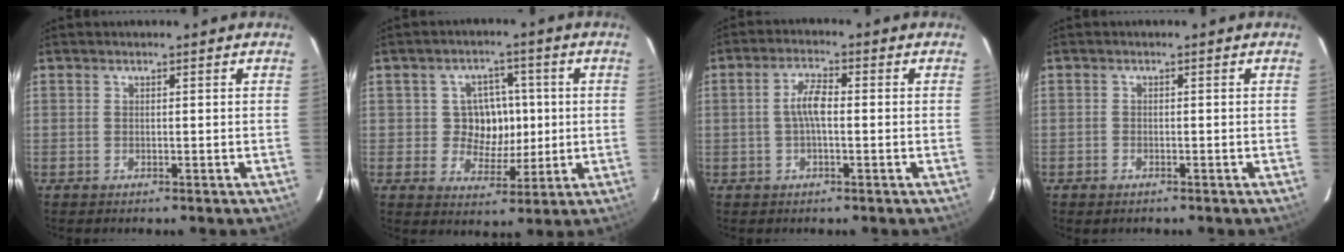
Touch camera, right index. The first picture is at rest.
{"total": 7.5, "force": [0.2, 6.8, 3.1], "torque": [-0.056, 0.009, 0.007]}
{"total": 4.3, "force": [-0.3, 1.3, 4.1], "torque": [-0.083, 0.010, -0.007]}
{"total": 1.2, "force": [-0.9, 0.7, 0.3], "torque": [-0.006, -0.002, -0.016]}